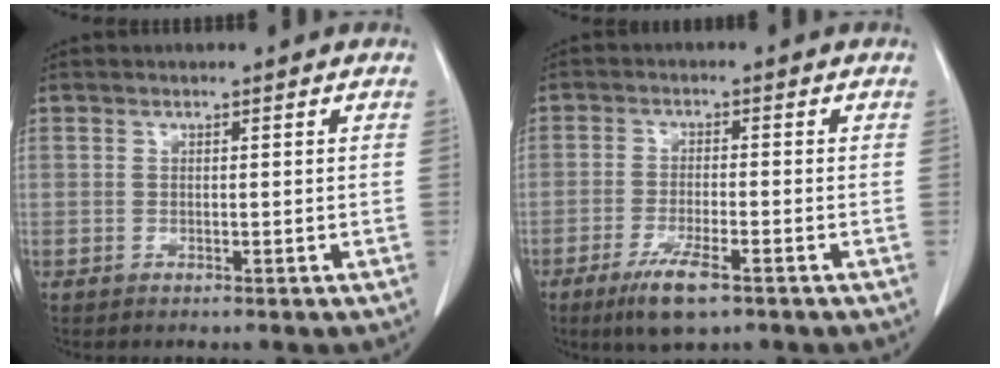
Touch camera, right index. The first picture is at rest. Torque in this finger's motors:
{"motor_torque": [0.76, -0.71, 0.36, 0.10]}